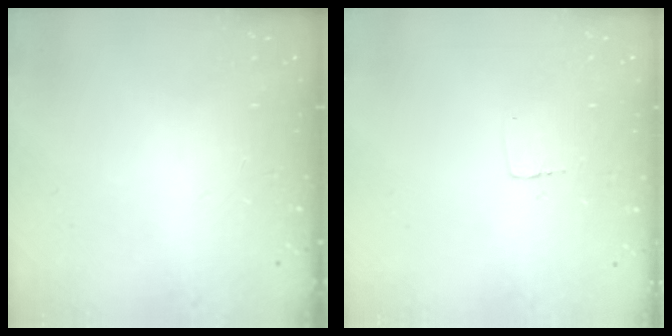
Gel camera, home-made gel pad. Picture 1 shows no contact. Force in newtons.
{"total": 2.3, "press": 2.3, "slide": 0.1}